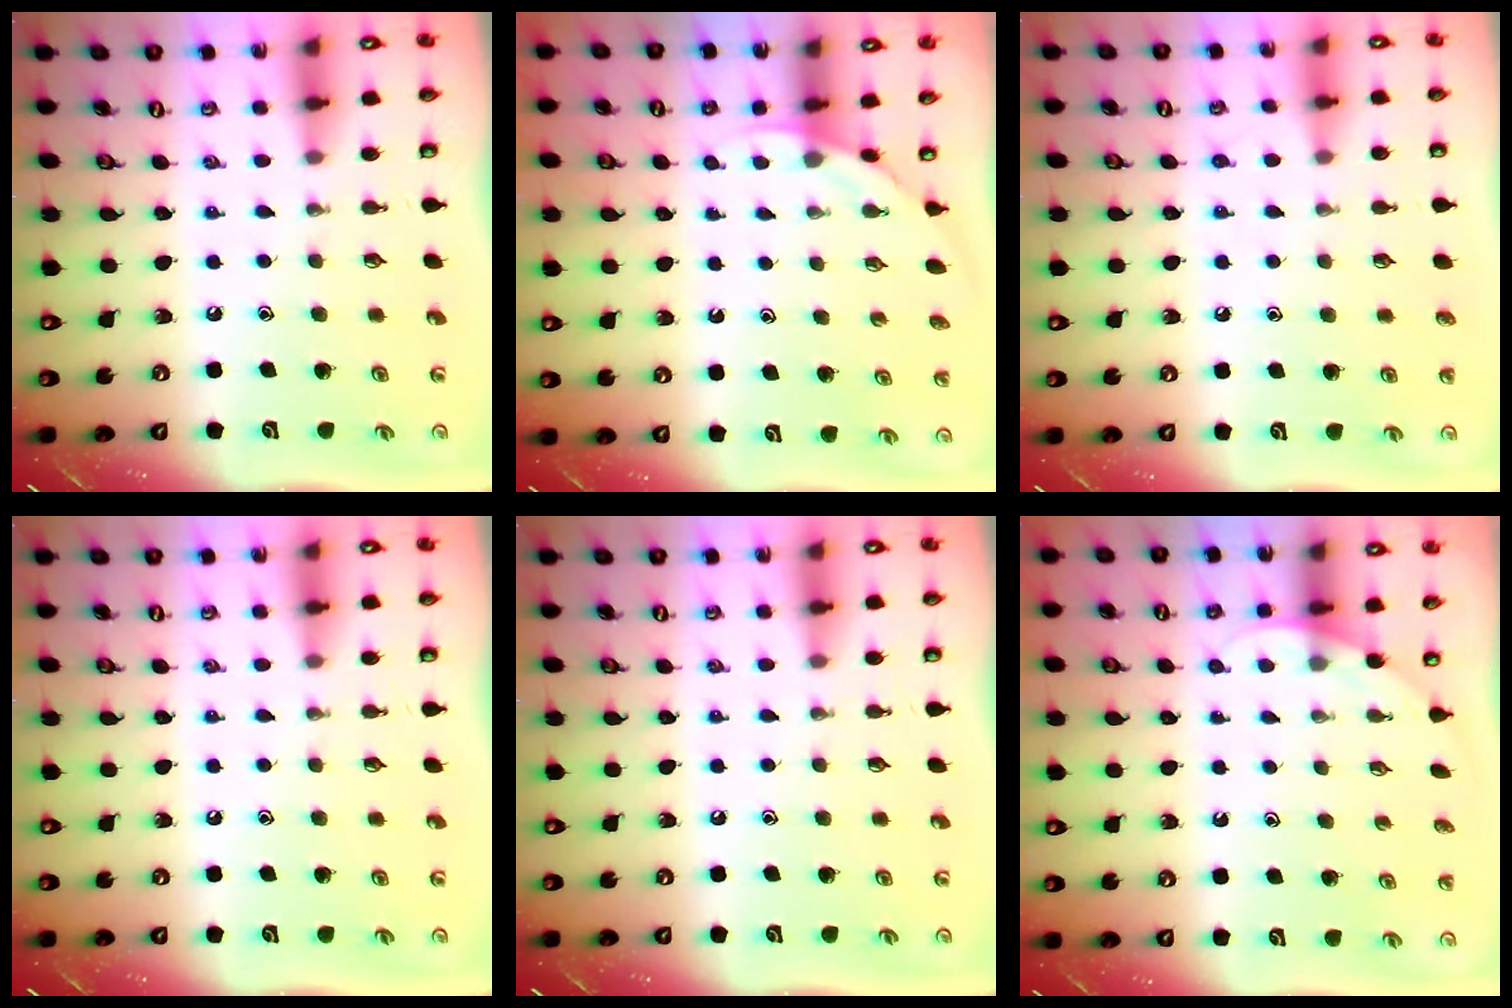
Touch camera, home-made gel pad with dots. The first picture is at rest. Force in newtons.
{"total": 2.6, "press": 2.6, "slide": 0.1}
{"total": 4.1, "press": 4.1, "slide": 0.4}
{"total": 0.0}
{"total": 0.0}
{"total": 2.8, "press": 2.8, "slide": 0.1}